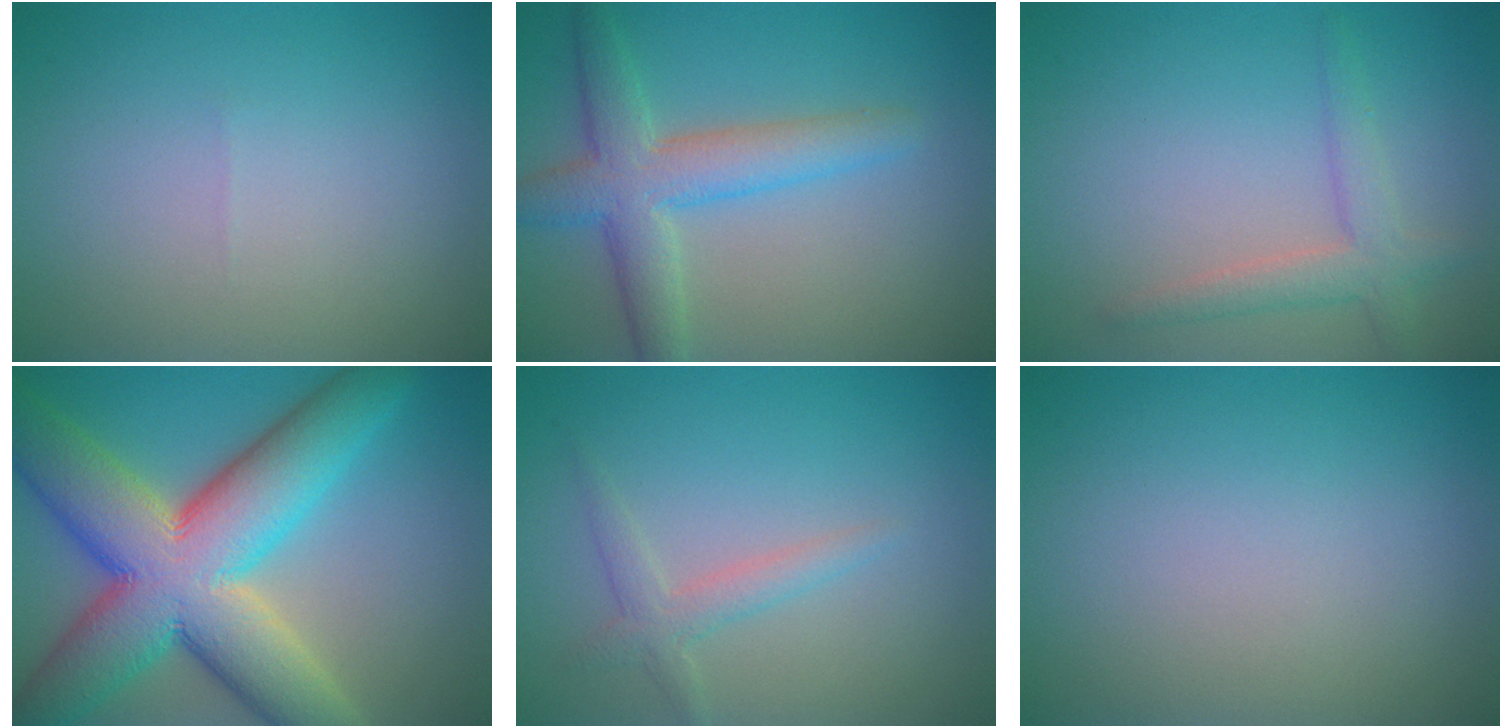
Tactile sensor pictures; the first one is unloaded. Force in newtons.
{"total": 5.4, "press": 5.3, "slide": 0.2}
{"total": 2.8, "press": 2.8, "slide": 0.1}
{"total": 14.6, "press": 14.6, "slide": 0.5}
{"total": 1.9, "press": 1.9, "slide": 0.1}
{"total": 0.0}